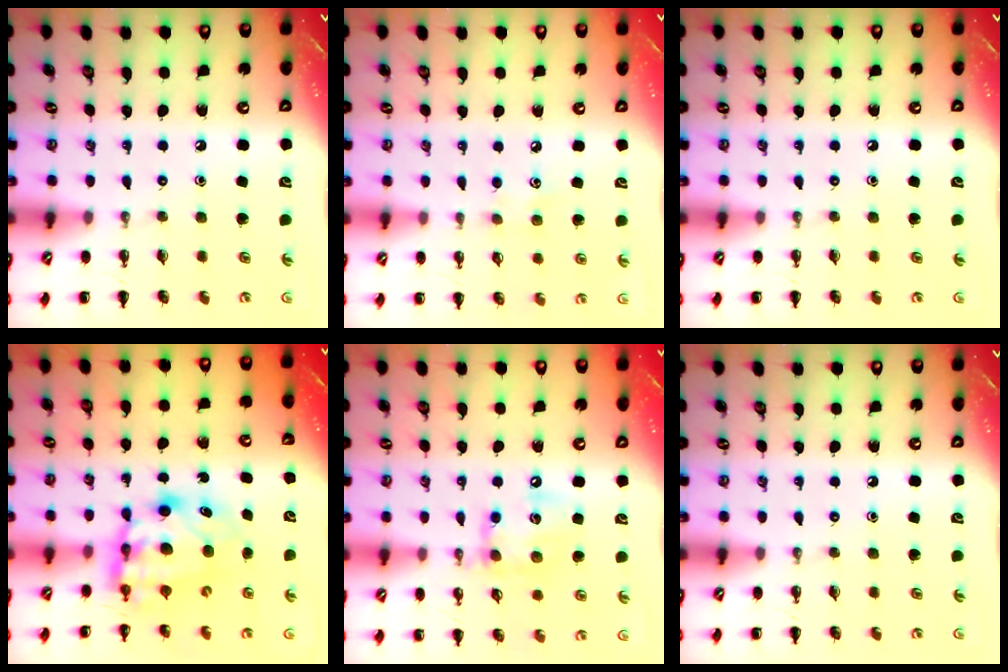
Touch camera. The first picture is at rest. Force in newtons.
{"total": 3.6, "press": 3.5, "slide": 0.8}
{"total": 0.0}
{"total": 6.6, "press": 6.5, "slide": 1.2}
{"total": 11.9, "press": 11.7, "slide": 1.9}
{"total": 0.0}